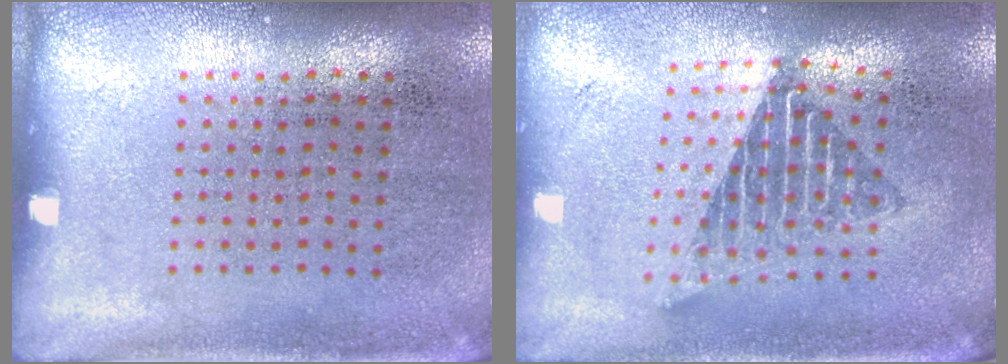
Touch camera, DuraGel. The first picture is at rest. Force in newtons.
{"total": 1.7, "press": 1.3, "slide": 1.0}